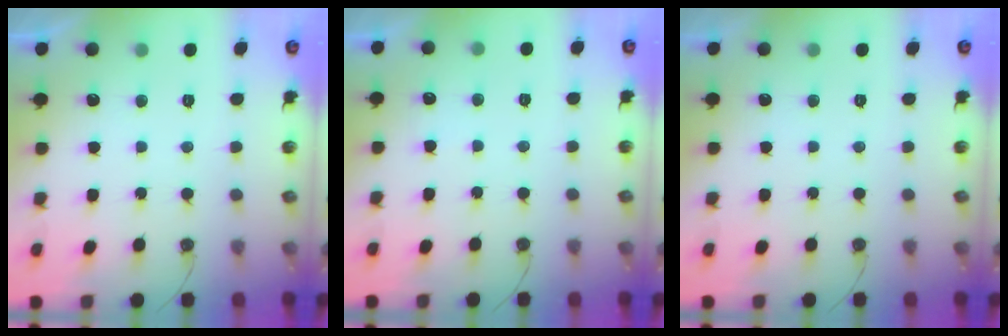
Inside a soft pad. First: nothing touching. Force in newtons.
{"total": 2.9, "press": 2.9, "slide": 0.5}
{"total": 0.0}